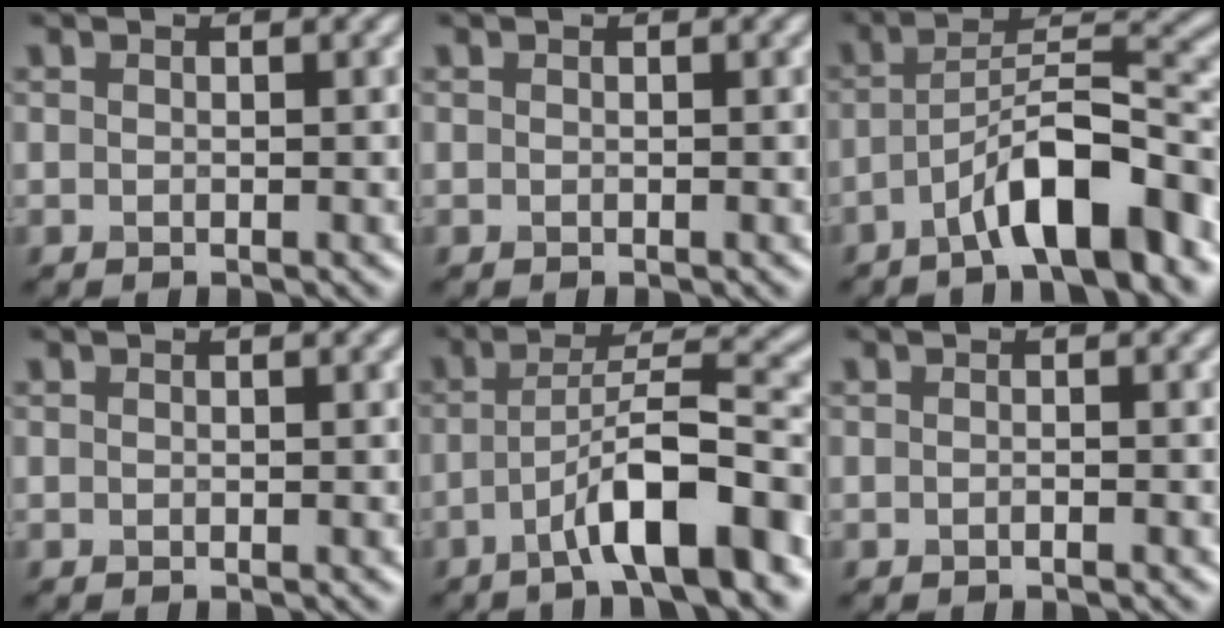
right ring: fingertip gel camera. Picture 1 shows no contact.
{"total": 0.0}
{"total": 8.4, "force": [-4.7, 2.2, 6.6], "torque": [-0.101, 0.019, -0.076]}
{"total": 0.0}
{"total": 8.4, "force": [-4.0, 1.6, 7.2], "torque": [-0.109, 0.022, -0.065]}
{"total": 0.5, "force": [-0.3, 0.1, 0.4], "torque": [-0.007, 0.000, -0.007]}